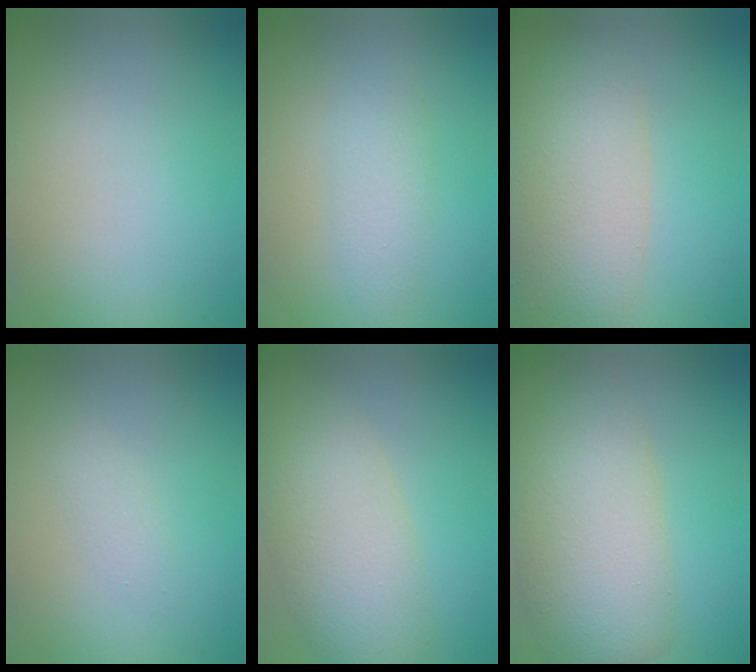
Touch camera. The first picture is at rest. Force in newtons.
{"total": 2.3, "press": 2.3, "slide": 0.1}
{"total": 7.7, "press": 7.7, "slide": 0.3}
{"total": 1.1, "press": 1.1, "slide": 0.0}
{"total": 6.9, "press": 6.9, "slide": 0.5}
{"total": 9.8, "press": 9.7, "slide": 0.6}